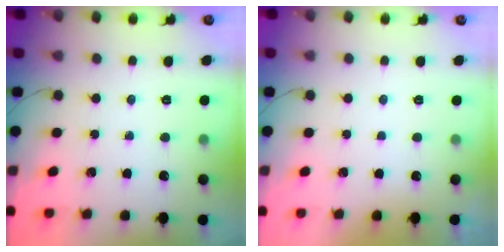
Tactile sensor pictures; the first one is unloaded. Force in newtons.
{"total": 2.9, "press": 2.9, "slide": 0.1}